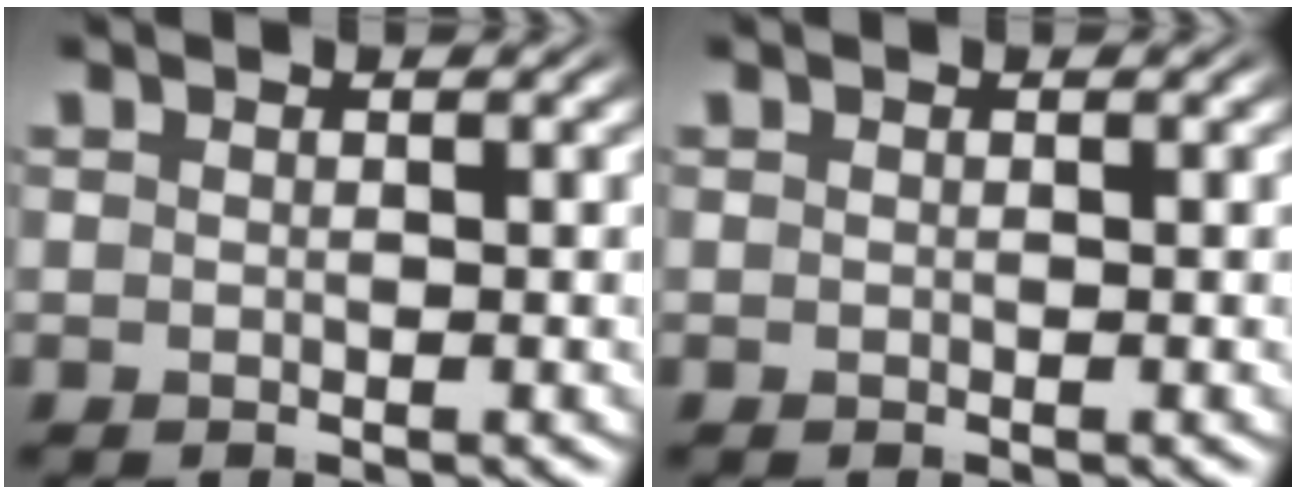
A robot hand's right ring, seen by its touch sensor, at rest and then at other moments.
{"total": 0.0}